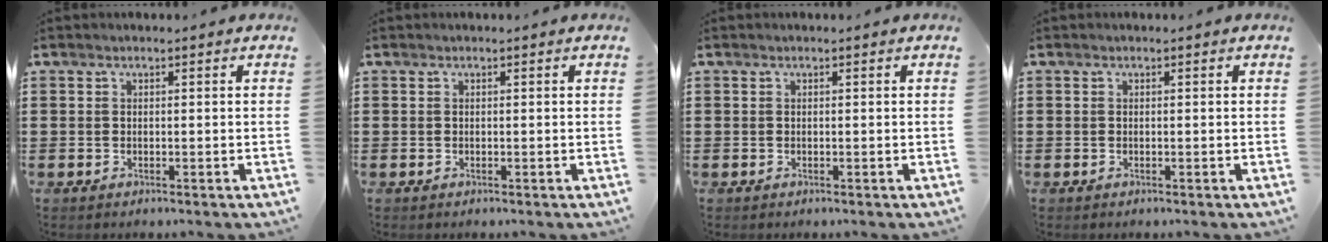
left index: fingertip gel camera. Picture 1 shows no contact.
{"total": 0.0}
{"total": 0.0}
{"total": 0.0}